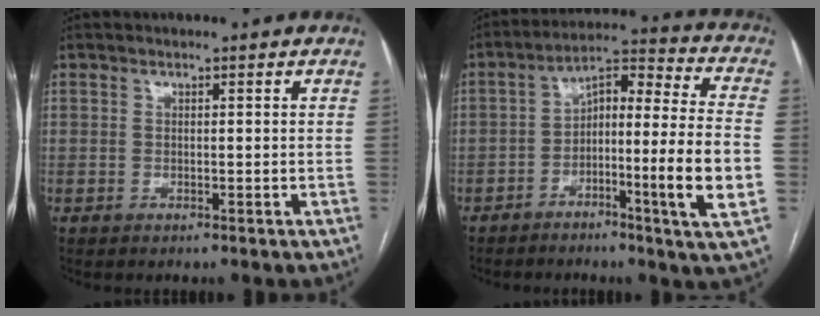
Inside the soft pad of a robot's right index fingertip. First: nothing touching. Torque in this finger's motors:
{"motor_torque": [1.95, -0.18, 0.70, 0.15]}